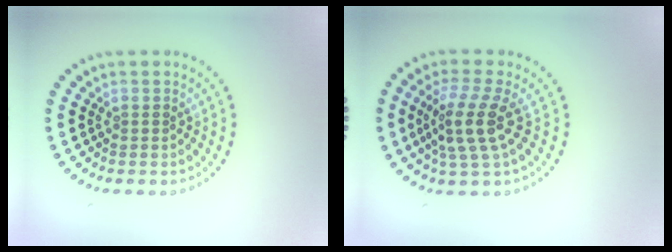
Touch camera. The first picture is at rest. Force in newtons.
{"total": 3.8, "press": 3.2, "slide": 2.1}